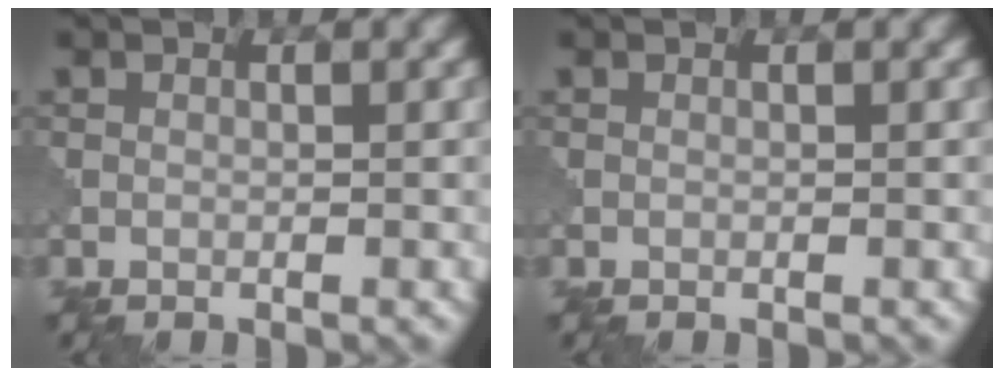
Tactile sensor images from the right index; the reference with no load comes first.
{"total": 0.0}